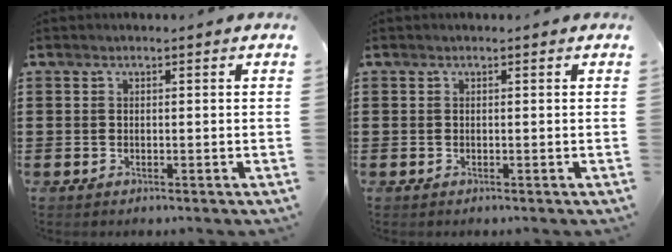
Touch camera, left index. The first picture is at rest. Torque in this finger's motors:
{"motor_torque": [0.00, -0.01, 0.00, 0.00]}